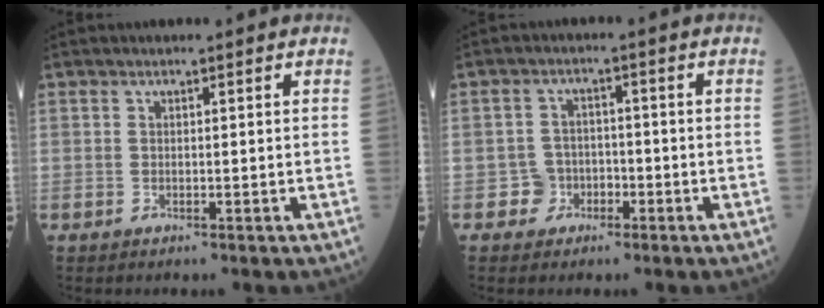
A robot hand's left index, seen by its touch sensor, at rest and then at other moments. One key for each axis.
{"total": 3.3, "fx": -1.7, "fy": 2.8, "fz": 0.0, "tx": 0.005, "ty": 0.013, "tz": -0.033}